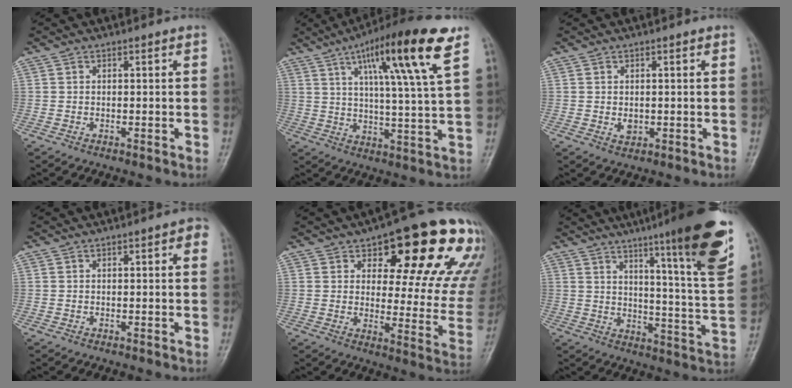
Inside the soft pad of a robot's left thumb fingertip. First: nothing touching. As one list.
[{"total": 17.9, "force": [8.7, 1.7, 15.6], "torque": [-0.244, -0.023, 0.132]}, {"total": 1.7, "force": [0.0, 1.3, 1.1], "torque": [-0.012, -0.002, 0.004]}, {"total": 2.9, "force": [1.0, 1.1, 2.5], "torque": [-0.025, 0.006, 0.006]}, {"total": 23.0, "force": [12.7, 8.9, 17.0], "torque": [-0.171, -0.040, 0.164]}, {"total": 20.9, "force": [12.6, 1.2, 16.6], "torque": [-0.210, -0.061, 0.177]}]